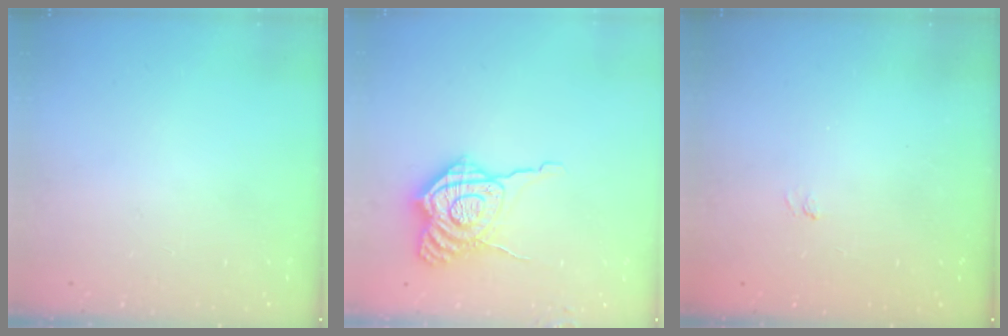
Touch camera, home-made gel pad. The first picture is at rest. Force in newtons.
{"total": 13.4, "press": 13.4, "slide": 1.2}
{"total": 1.0, "press": 0.2, "slide": 1.0}